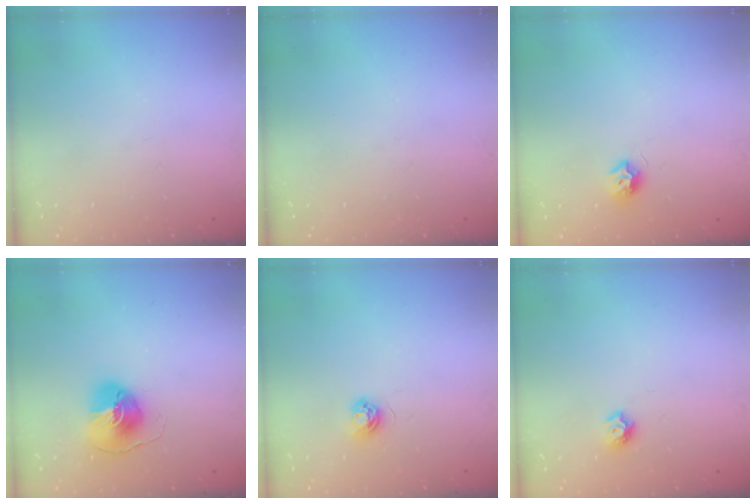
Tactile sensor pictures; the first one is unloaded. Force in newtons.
{"total": 0.0}
{"total": 7.4, "press": 7.4, "slide": 0.5}
{"total": 8.6, "press": 8.6, "slide": 0.5}
{"total": 4.4, "press": 4.4, "slide": 0.5}
{"total": 6.2, "press": 6.2, "slide": 0.6}